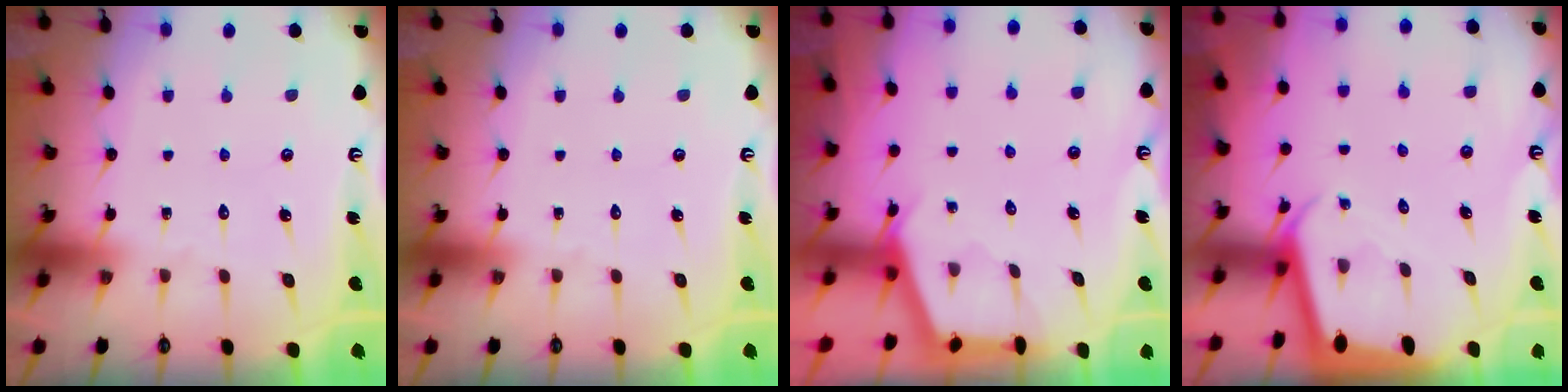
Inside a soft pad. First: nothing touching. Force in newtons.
{"total": 0.0}
{"total": 2.8, "press": 2.8, "slide": 0.3}
{"total": 2.0, "press": 2.0, "slide": 0.1}